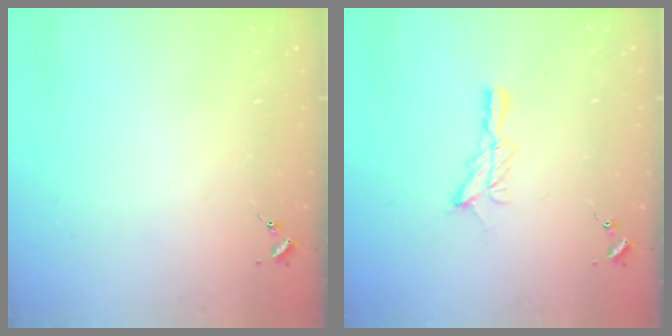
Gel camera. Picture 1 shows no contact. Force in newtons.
{"total": 7.6, "press": 7.6, "slide": 0.1}